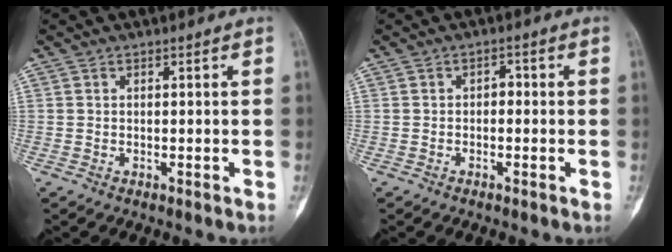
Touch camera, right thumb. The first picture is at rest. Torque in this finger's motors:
{"motor_torque": [0.24, 0.05, 0.01, 0.17, 0.01]}